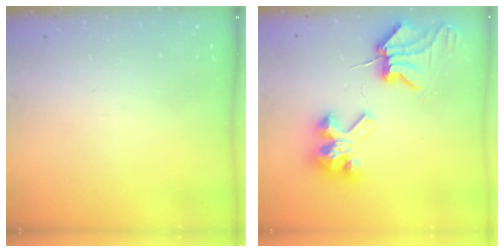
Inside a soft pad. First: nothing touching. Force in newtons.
{"total": 8.8, "press": 8.8, "slide": 1.1}